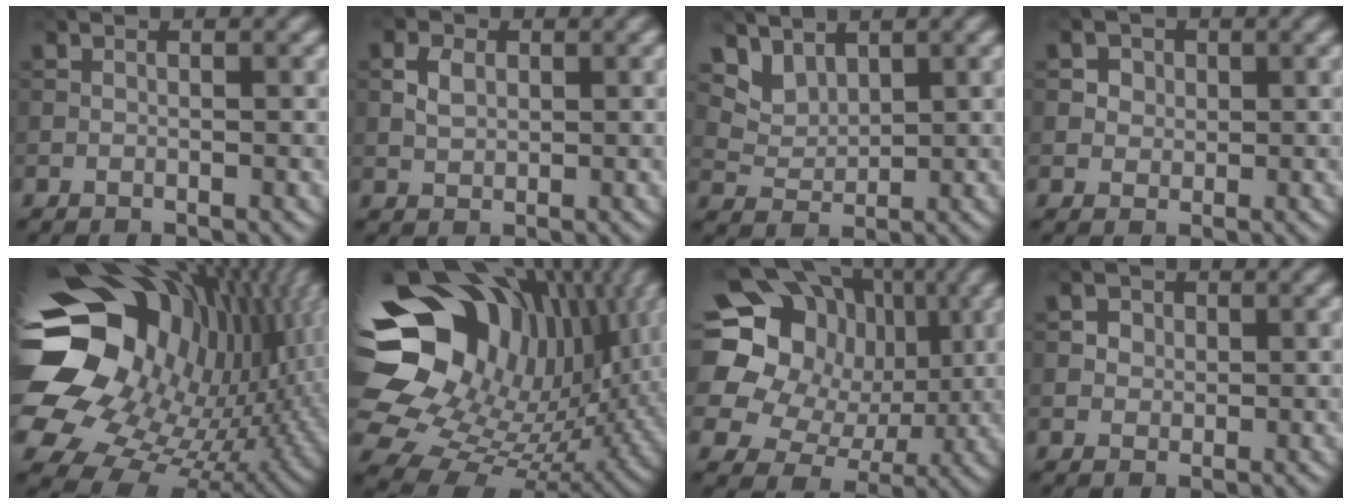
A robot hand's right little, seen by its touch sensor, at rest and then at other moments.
{"total": 1.4, "force": [-0.1, 1.1, 0.9], "torque": [-0.023, 0.002, 0.008]}
{"total": 2.4, "force": [2.1, 1.1, 0.5], "torque": [-0.026, -0.012, 0.065]}
{"total": 2.5, "force": [0.9, 2.1, 1.0], "torque": [-0.027, 0.004, 0.022]}
{"total": 19.7, "force": [2.3, 14.5, 13.2], "torque": [-0.262, -0.027, 0.065]}
{"total": 18.5, "force": [4.8, 13.3, 11.9], "torque": [-0.244, 0.007, 0.109]}
{"total": 16.8, "force": [3.3, 14.9, 7.1], "torque": [-0.183, 0.046, 0.039]}
{"total": 2.0, "force": [0.6, 1.7, 0.8], "torque": [-0.022, 0.005, 0.022]}